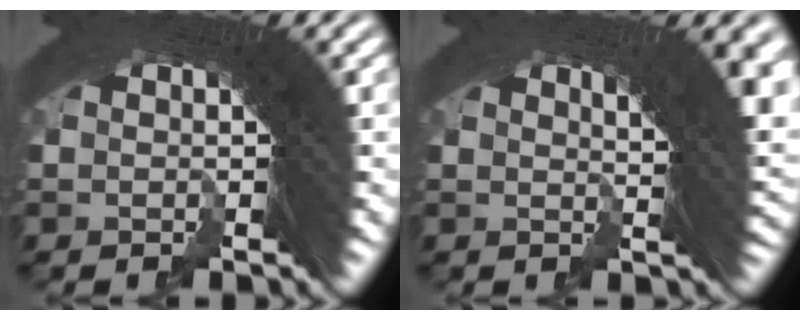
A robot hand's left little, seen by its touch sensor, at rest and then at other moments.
{"total": 5.4, "force": [2.4, 0.3, 4.8], "torque": [-0.039, 0.013, 0.034]}